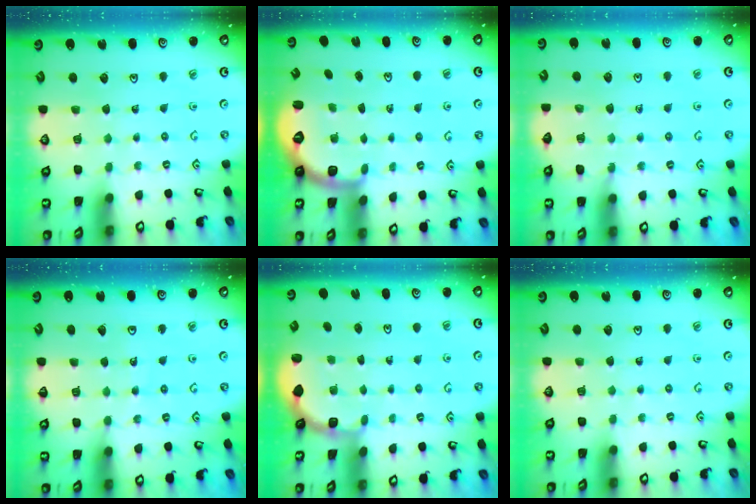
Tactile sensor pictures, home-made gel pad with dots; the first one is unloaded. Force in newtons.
{"total": 2.7, "press": 1.6, "slide": 2.1}
{"total": 5.9, "press": 5.8, "slide": 1.1}
{"total": 2.2, "press": 2.2, "slide": 0.2}
{"total": 1.9, "press": 1.8, "slide": 0.7}
{"total": 0.0}